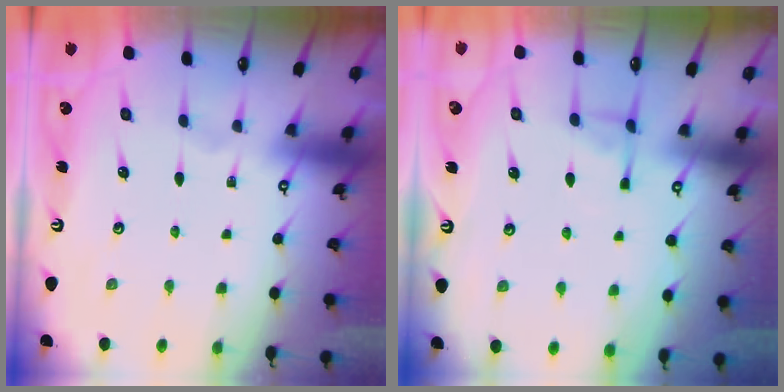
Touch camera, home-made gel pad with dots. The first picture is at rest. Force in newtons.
{"total": 4.8, "press": 4.8, "slide": 0.8}